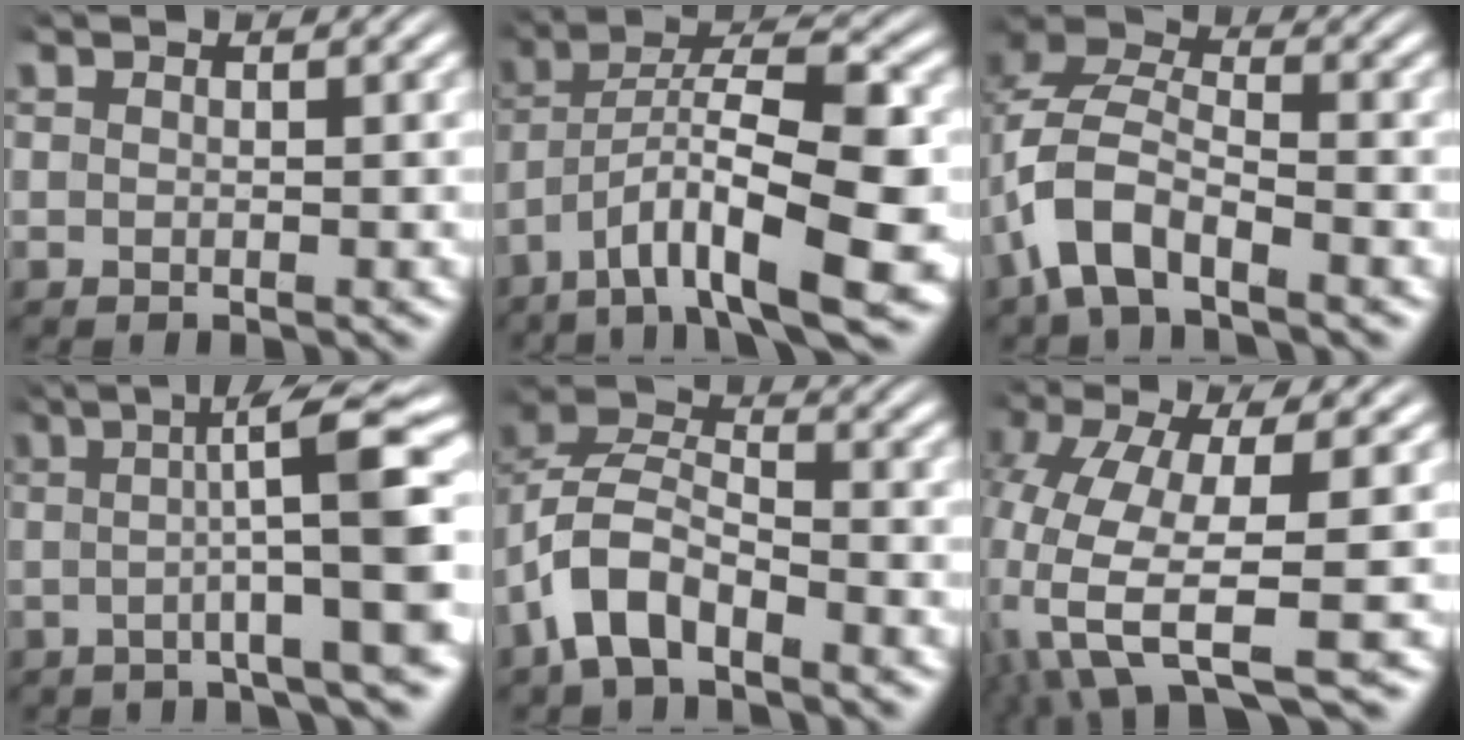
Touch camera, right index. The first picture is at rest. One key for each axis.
{"total": 10.2, "fx": -2.8, "fy": 4.4, "fz": 8.7, "tx": -0.136, "ty": -0.014, "tz": -0.035}
{"total": 7.1, "fx": -1.0, "fy": 5.6, "fz": 4.3, "tx": -0.108, "ty": -0.012, "tz": -0.030}
{"total": 8.9, "fx": 0.6, "fy": 1.3, "fz": 8.8, "tx": -0.130, "ty": 0.006, "tz": 0.008}
{"total": 5.9, "fx": -1.6, "fy": 4.6, "fz": 3.4, "tx": -0.090, "ty": -0.013, "tz": -0.036}
{"total": 7.9, "fx": -4.2, "fy": 2.4, "fz": 6.3, "tx": -0.143, "ty": -0.056, "tz": -0.034}